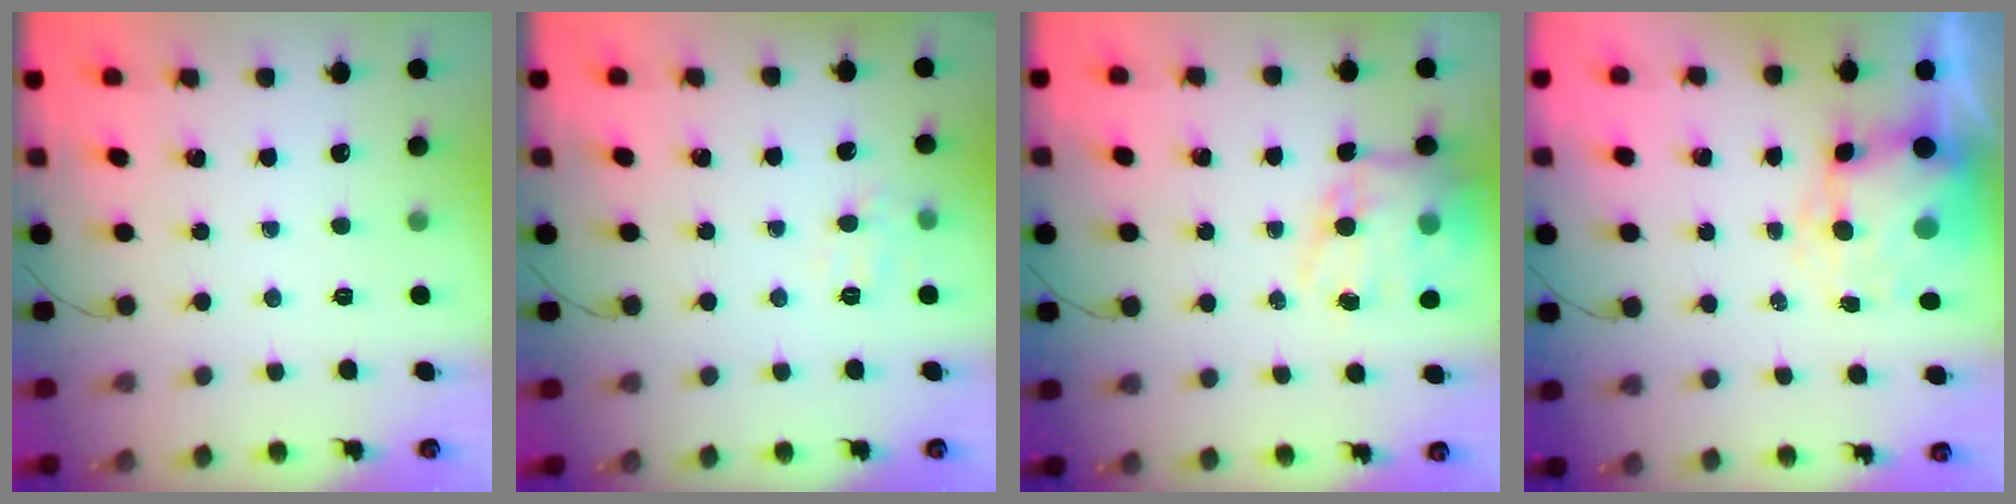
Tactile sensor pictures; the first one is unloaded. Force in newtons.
{"total": 7.4, "press": 7.3, "slide": 1.2}
{"total": 15.2, "press": 14.8, "slide": 3.6}
{"total": 8.6, "press": 8.4, "slide": 2.0}